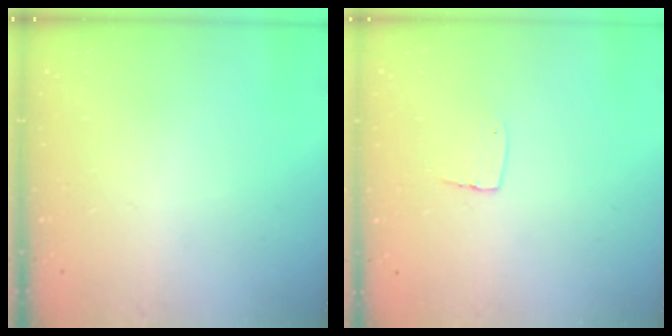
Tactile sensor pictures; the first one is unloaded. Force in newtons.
{"total": 5.3, "press": 5.3, "slide": 0.4}